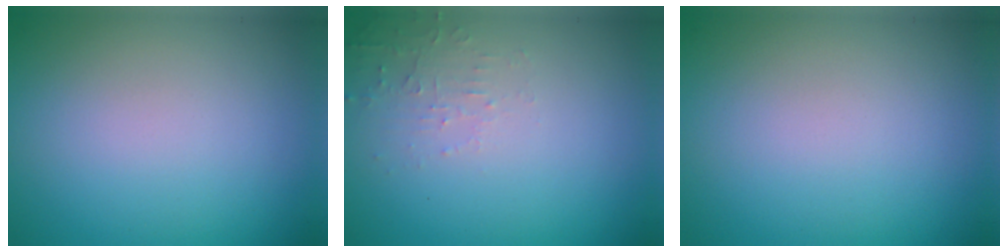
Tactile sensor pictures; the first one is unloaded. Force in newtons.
{"total": 1.5, "press": 1.5, "slide": 0.3}
{"total": 0.0}